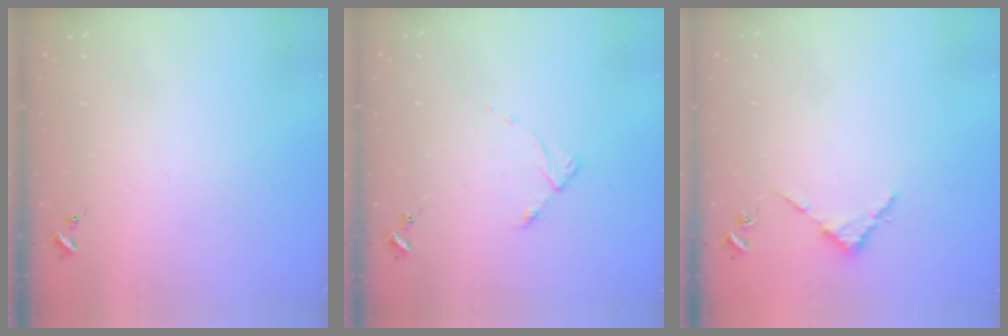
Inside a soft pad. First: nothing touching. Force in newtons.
{"total": 4.4, "press": 4.3, "slide": 0.7}
{"total": 2.7, "press": 2.7, "slide": 0.3}